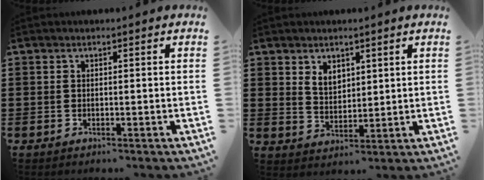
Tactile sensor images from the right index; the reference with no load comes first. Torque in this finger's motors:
{"motor_torque": [0.06, 0.06, 0.20, 0.05]}